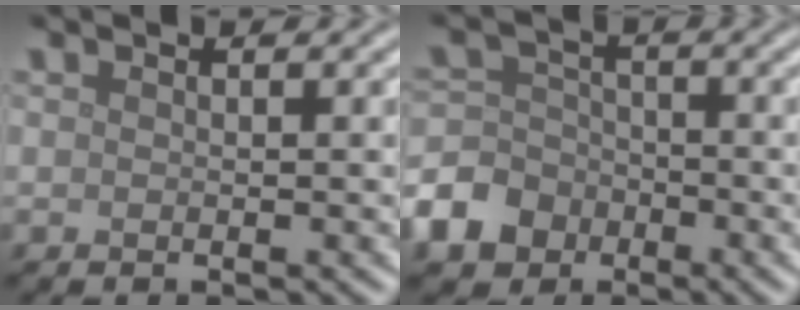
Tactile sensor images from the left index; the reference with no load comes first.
{"total": 6.8, "force": [-3.9, 5.2, 2.0], "torque": [-0.037, -0.012, -0.092]}